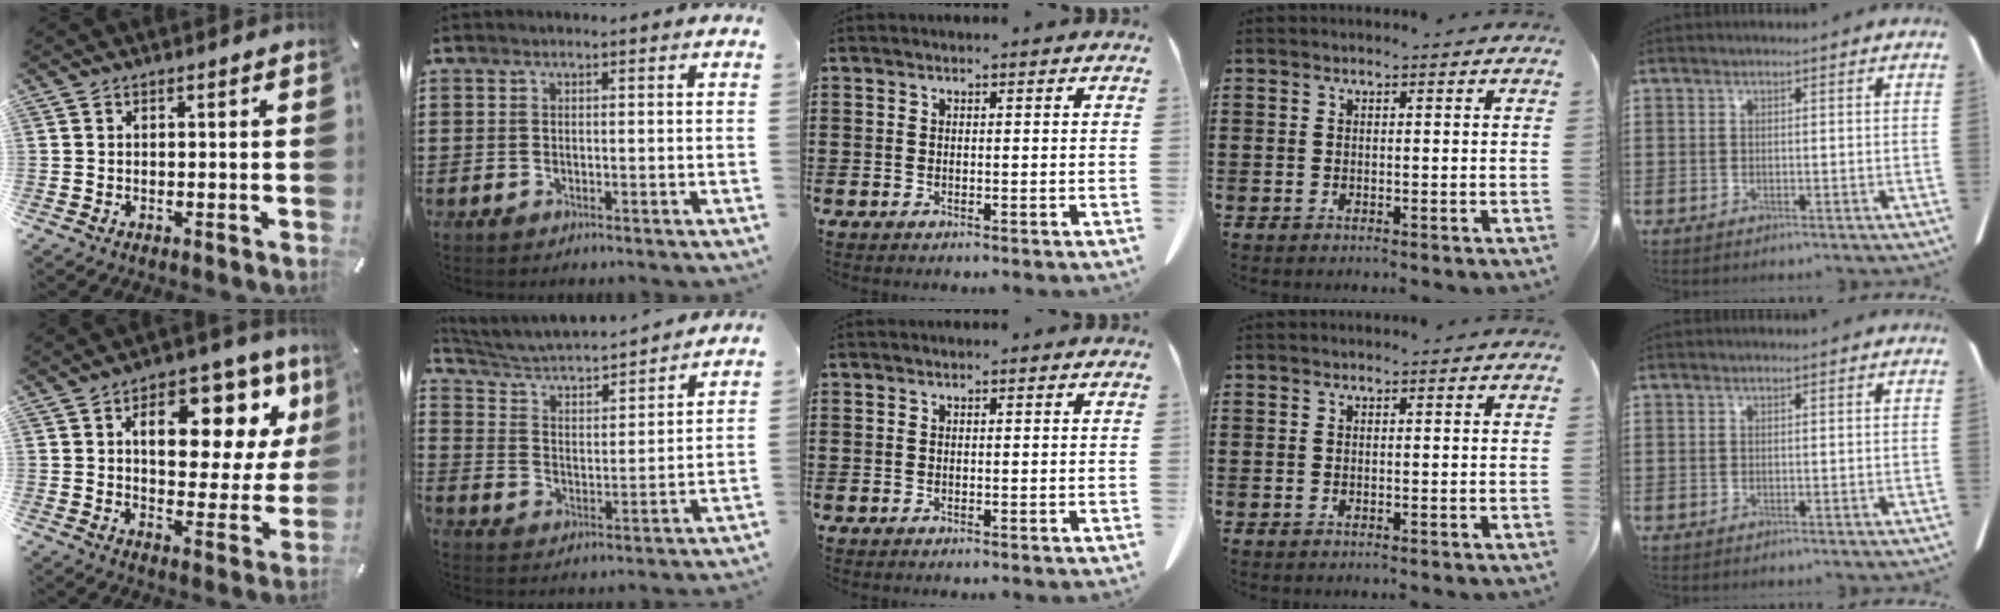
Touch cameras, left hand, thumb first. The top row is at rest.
{"thumb": {"total": 16.2, "force": [7.3, 9.4, 10.9], "torque": [-0.145, -0.039, 0.117]}, "index": {"total": 3.9, "force": [3.7, 0.4, 1.0], "torque": [-0.041, -0.036, 0.053]}}